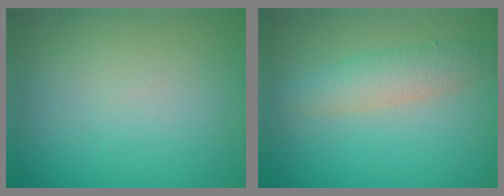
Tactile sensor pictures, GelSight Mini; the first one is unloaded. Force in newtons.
{"total": 2.9, "press": 2.9, "slide": 0.1}